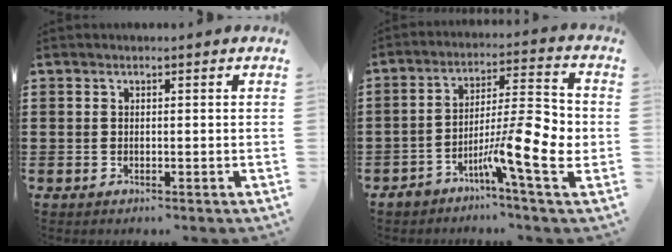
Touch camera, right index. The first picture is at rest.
{"total": 11.1, "force": [-3.9, 2.0, 10.2], "torque": [-0.176, -0.008, -0.071]}